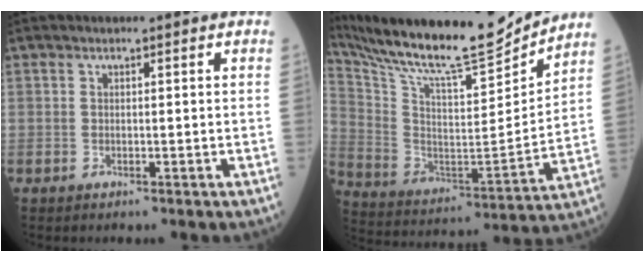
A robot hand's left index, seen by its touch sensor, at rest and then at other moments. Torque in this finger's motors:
{"motor_torque": [0.94, -1.19, 0.17, 0.06]}